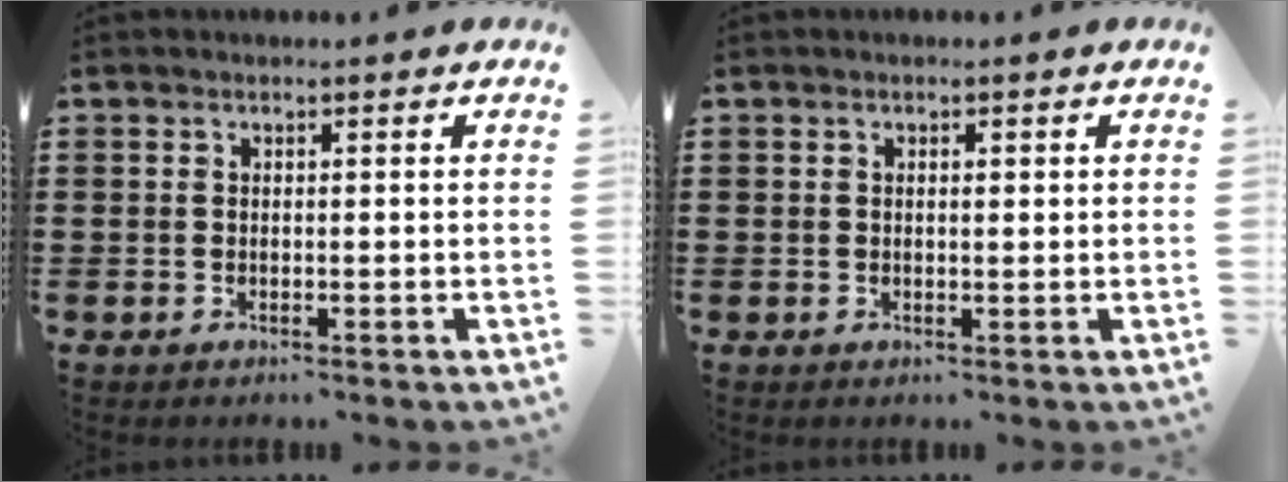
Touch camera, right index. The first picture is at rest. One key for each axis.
{"total": 1.0, "fx": 0.2, "fy": 0.3, "fz": 0.9, "tx": -0.018, "ty": 0.003, "tz": 0.002}